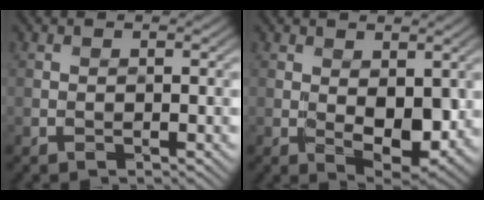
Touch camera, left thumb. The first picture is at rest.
{"total": 5.2, "force": [0.4, 2.6, 4.5], "torque": [-0.083, -0.014, 0.018]}